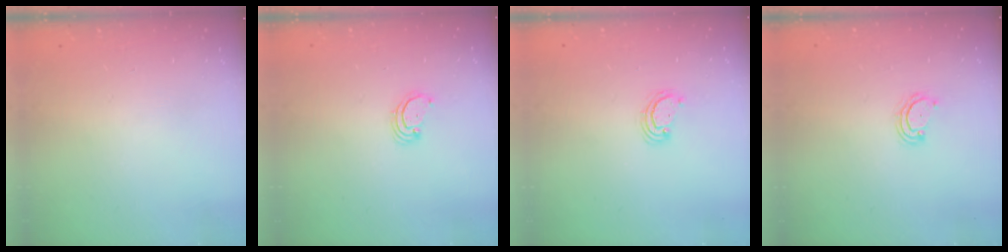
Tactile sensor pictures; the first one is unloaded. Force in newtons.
{"total": 2.5, "press": 2.5, "slide": 0.2}
{"total": 2.5, "press": 2.5, "slide": 0.3}
{"total": 3.6, "press": 3.6, "slide": 0.3}